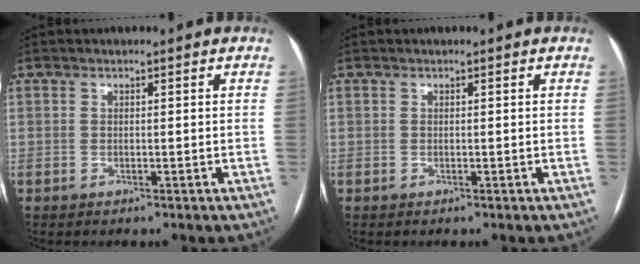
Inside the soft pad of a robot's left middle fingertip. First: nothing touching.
{"total": 0.0}